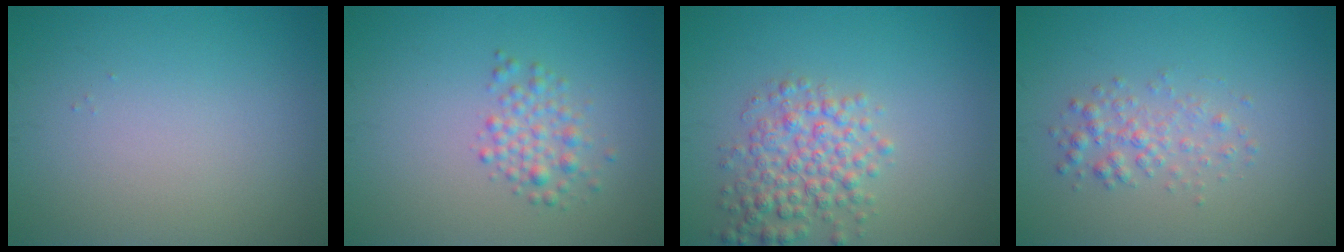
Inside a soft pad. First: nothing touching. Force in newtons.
{"total": 2.2, "press": 2.2, "slide": 0.1}
{"total": 4.1, "press": 4.1, "slide": 0.1}
{"total": 2.1, "press": 2.1, "slide": 0.0}